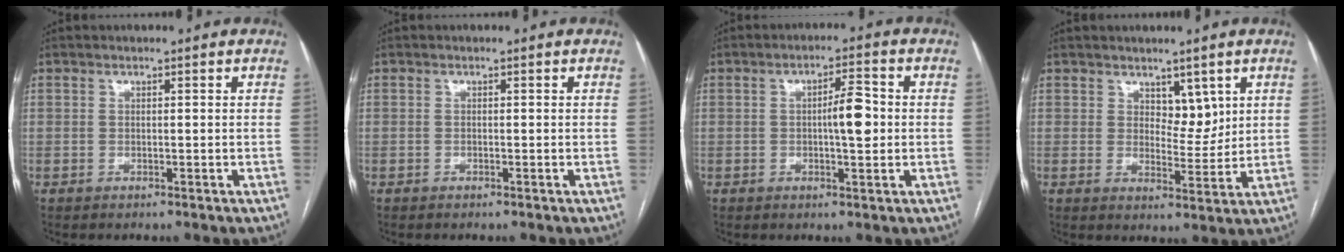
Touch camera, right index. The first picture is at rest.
{"total": 0.0}
{"total": 5.3, "force": [0.0, 1.1, 5.2], "torque": [-0.082, 0.008, -0.001]}
{"total": 4.4, "force": [2.4, 2.4, 2.9], "torque": [-0.037, -0.005, 0.042]}